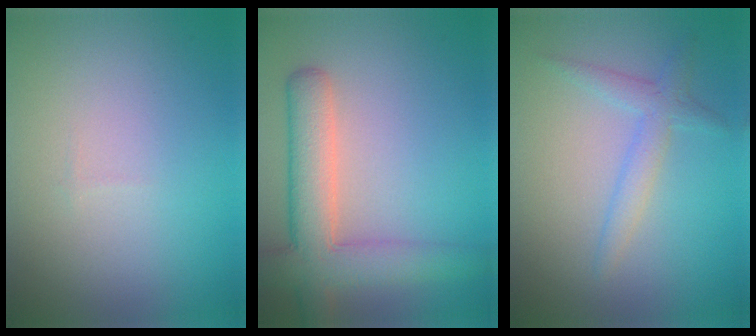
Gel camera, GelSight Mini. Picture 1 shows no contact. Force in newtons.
{"total": 6.1, "press": 6.1, "slide": 0.5}
{"total": 2.2, "press": 2.2, "slide": 0.1}